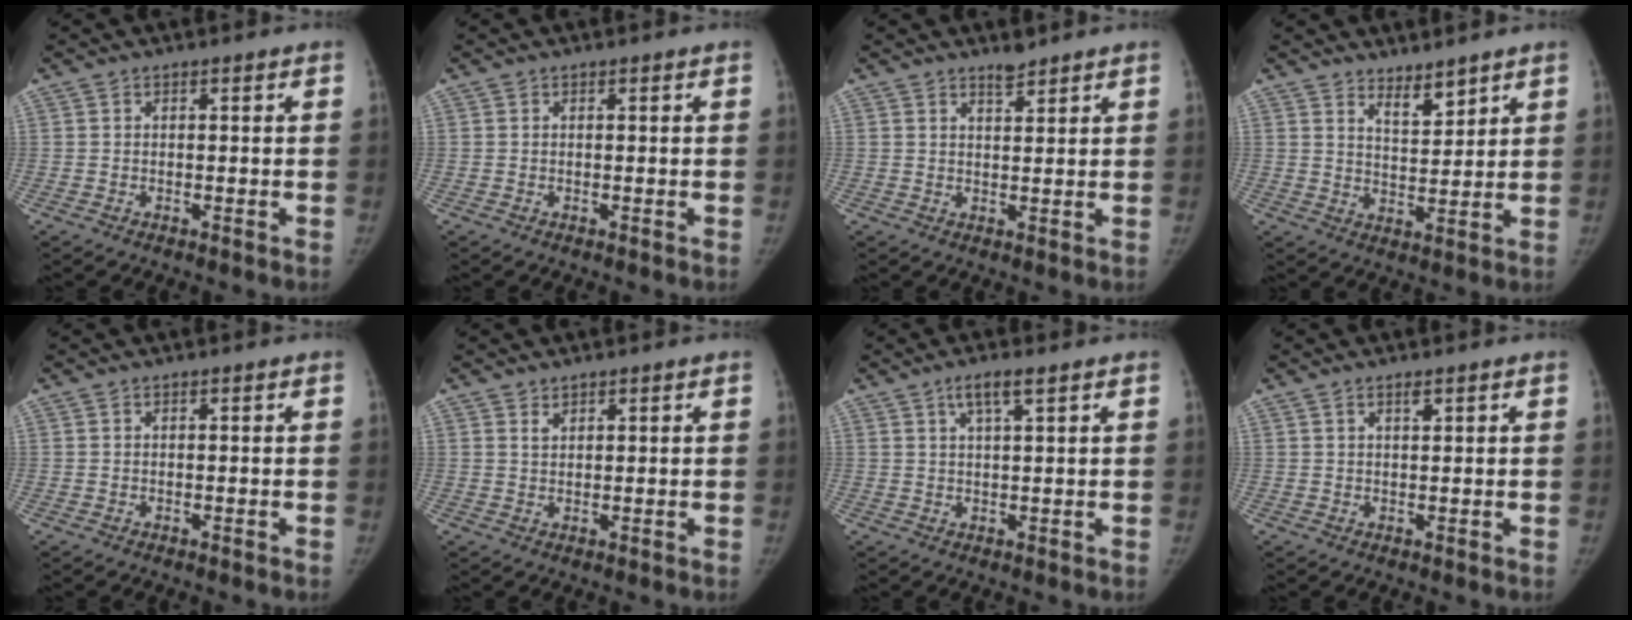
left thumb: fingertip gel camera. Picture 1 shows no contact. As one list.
[{"total": 0.0}, {"total": 2.4, "force": [2.2, 0.6, 0.9], "torque": [-0.006, -0.019, 0.037]}, {"total": 4.8, "force": [4.0, 1.5, 2.1], "torque": [-0.021, -0.038, 0.073]}, {"total": 0.0}, {"total": 1.4, "force": [1.1, 0.8, 0.5], "torque": [0.002, -0.008, 0.020]}, {"total": 3.7, "force": [2.1, 0.5, 3.0], "torque": [-0.059, -0.004, 0.040]}, {"total": 1.4, "force": [0.9, 0.3, 1.0], "torque": [-0.012, -0.001, 0.015]}]